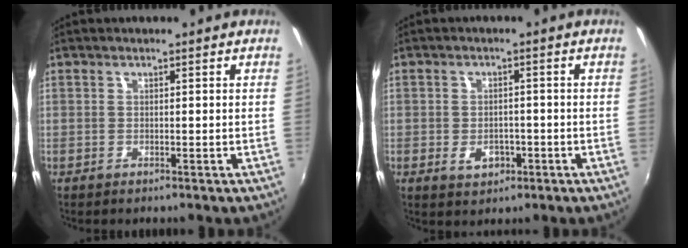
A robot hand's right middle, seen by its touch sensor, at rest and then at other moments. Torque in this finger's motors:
{"motor_torque": [-0.05, 0.08, -0.01, 0.01]}